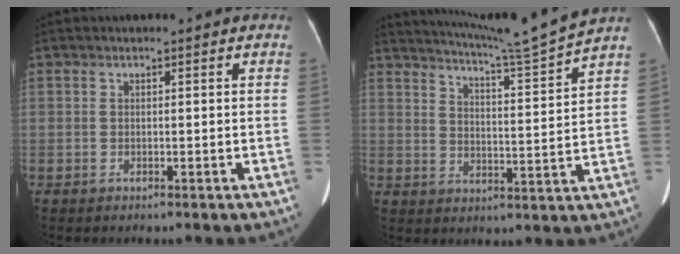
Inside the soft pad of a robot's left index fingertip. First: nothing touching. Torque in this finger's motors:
{"motor_torque": [0.21, -0.84, -0.05, 0.04]}